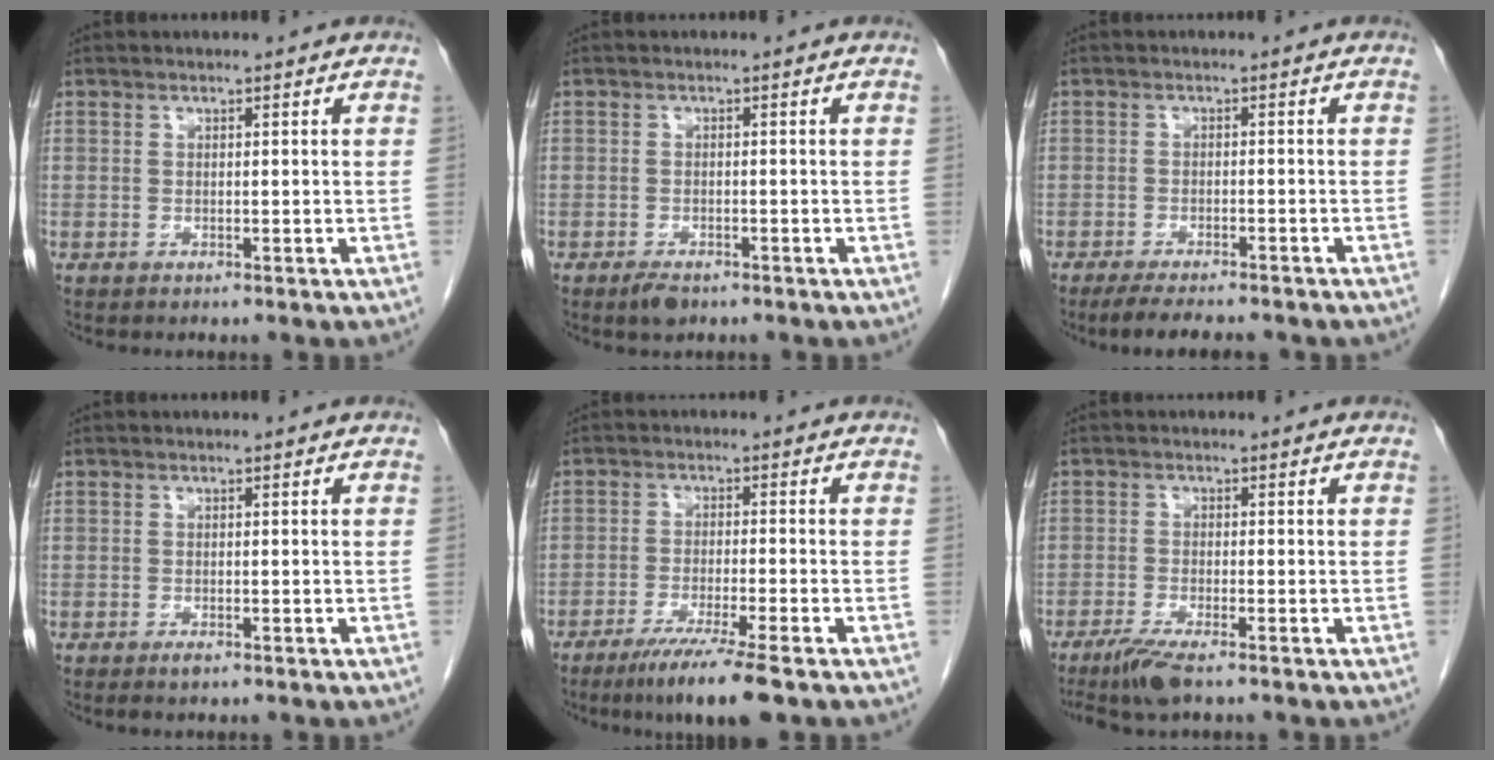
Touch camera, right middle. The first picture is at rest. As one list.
[{"total": 2.3, "force": [-1.7, 1.0, 1.2], "torque": [-0.026, -0.002, -0.023]}, {"total": 9.8, "force": [-8.4, 1.9, 4.8], "torque": [-0.067, -0.010, -0.115]}, {"total": 0.9, "force": [-0.6, 0.2, 0.6], "torque": [-0.010, -0.001, -0.008]}, {"total": 8.3, "force": [-5.7, -0.6, 6.0], "torque": [-0.099, -0.024, -0.096]}, {"total": 4.8, "force": [-3.5, 0.4, 3.3], "torque": [-0.065, -0.013, -0.065]}]